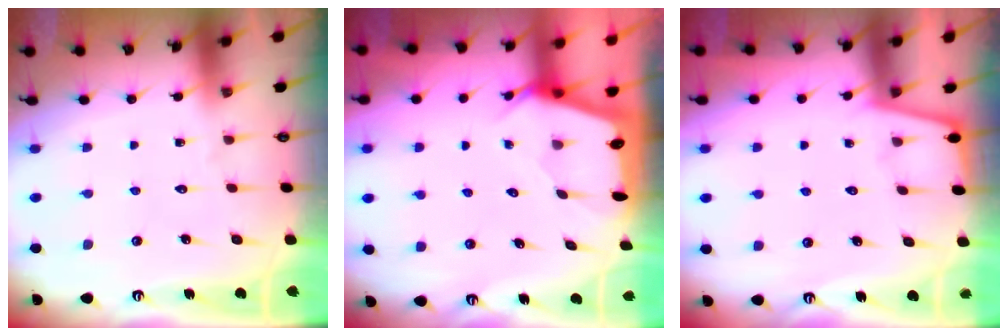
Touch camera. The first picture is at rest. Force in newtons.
{"total": 2.4, "press": 2.4, "slide": 0.3}
{"total": 1.7, "press": 1.7, "slide": 0.1}